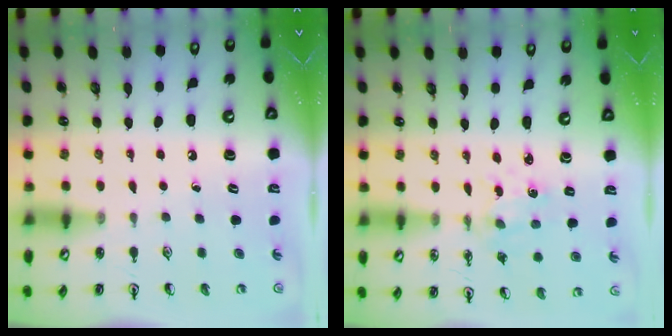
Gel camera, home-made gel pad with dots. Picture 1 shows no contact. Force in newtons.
{"total": 1.6, "press": 1.6, "slide": 0.1}